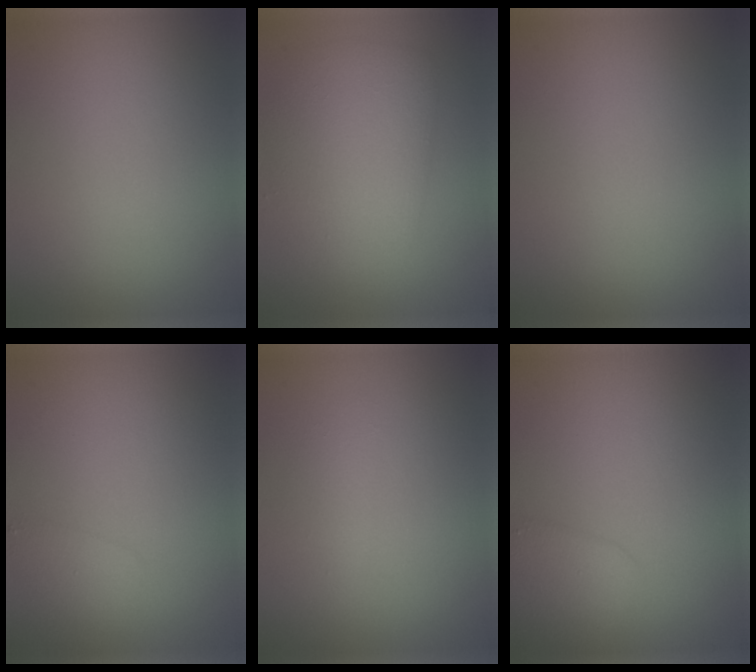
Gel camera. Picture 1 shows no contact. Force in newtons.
{"total": 5.5, "press": 5.5, "slide": 0.1}
{"total": 0.0}
{"total": 1.4, "press": 1.4, "slide": 0.1}
{"total": 1.2, "press": 1.2, "slide": 0.1}
{"total": 2.5, "press": 2.5, "slide": 0.2}